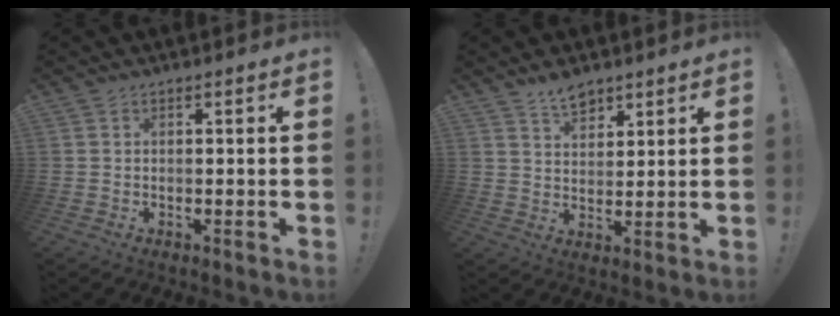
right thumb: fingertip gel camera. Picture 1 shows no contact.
{"total": 6.6, "force": [5.1, 3.5, 2.3], "torque": [-0.034, -0.029, 0.095]}